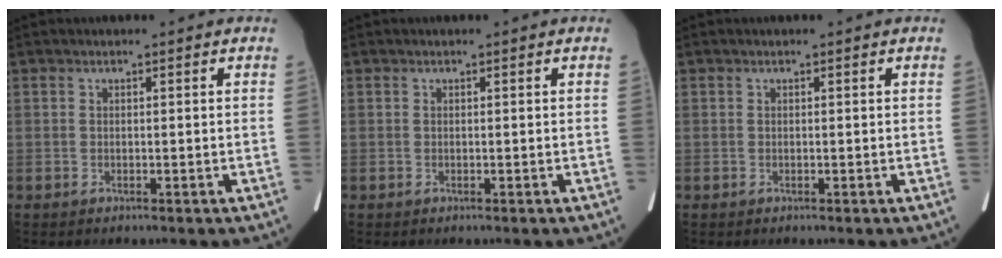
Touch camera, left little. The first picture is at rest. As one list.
[{"total": 0.0}, {"total": 0.0}]